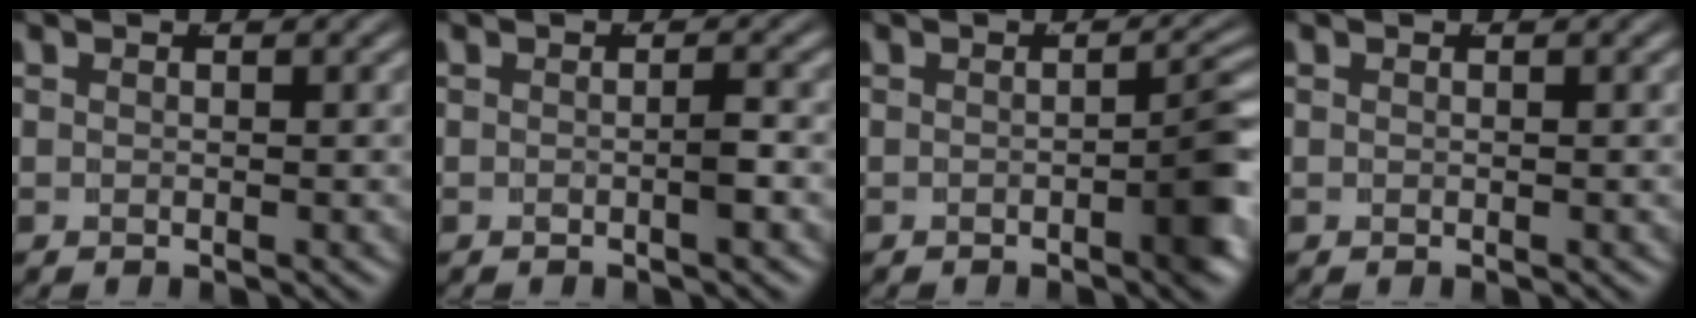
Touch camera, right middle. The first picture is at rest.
{"total": 1.0, "force": [-0.4, -0.3, 0.8], "torque": [-0.007, 0.004, -0.009]}
{"total": 3.5, "force": [-1.1, 0.8, 3.2], "torque": [-0.034, 0.004, -0.021]}
{"total": 0.0}